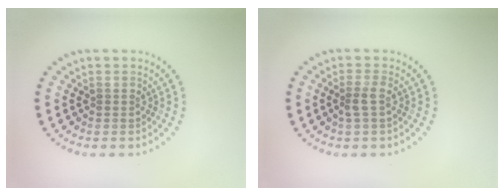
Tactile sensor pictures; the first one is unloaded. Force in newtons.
{"total": 1.4, "press": 1.2, "slide": 0.8}